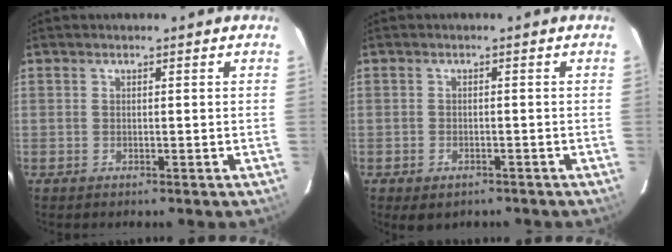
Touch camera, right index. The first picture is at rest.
{"total": 3.2, "force": [-2.0, 2.1, 1.4], "torque": [-0.030, -0.011, -0.023]}